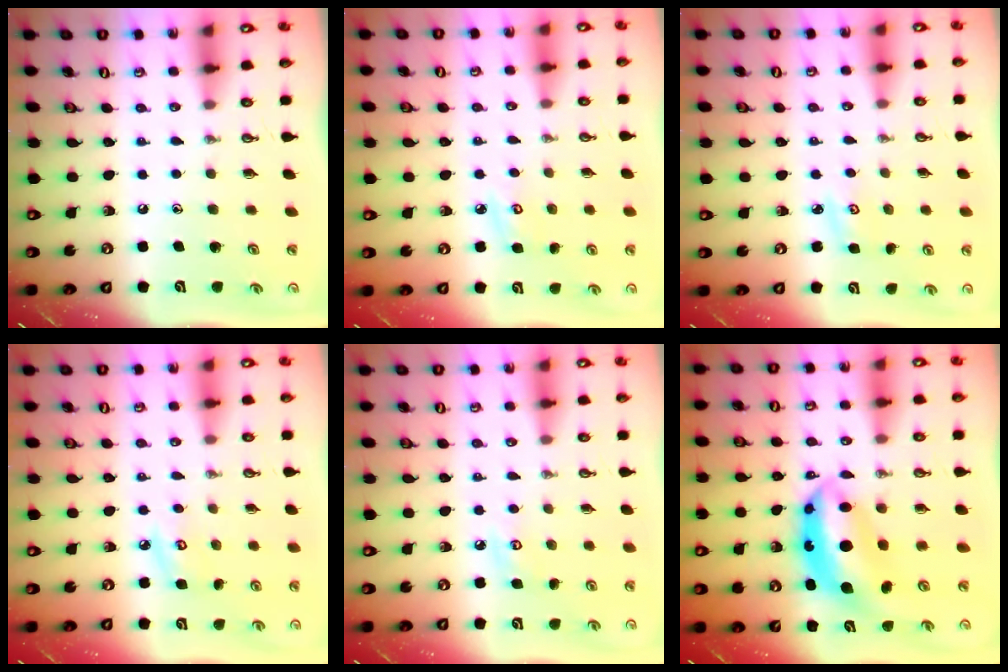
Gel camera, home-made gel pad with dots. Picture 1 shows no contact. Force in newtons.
{"total": 4.6, "press": 4.6, "slide": 0.4}
{"total": 3.5, "press": 3.4, "slide": 0.4}
{"total": 6.4, "press": 6.4, "slide": 0.5}
{"total": 5.5, "press": 5.5, "slide": 0.6}
{"total": 10.0, "press": 9.9, "slide": 1.2}